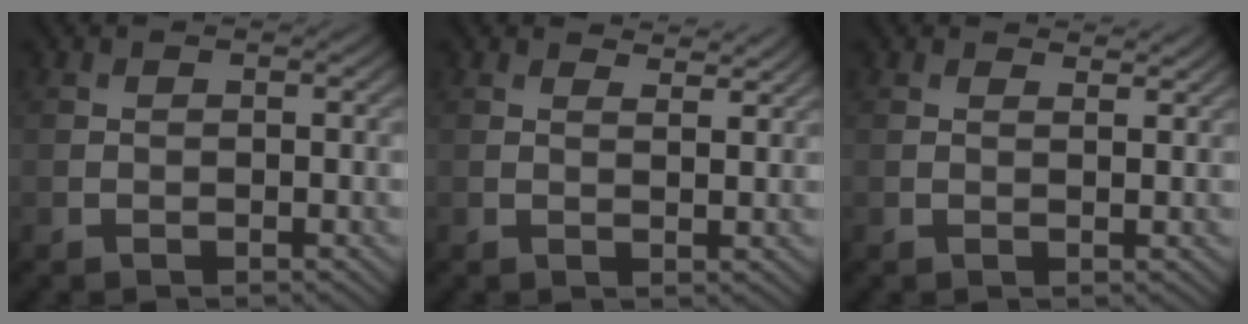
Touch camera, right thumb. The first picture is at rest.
{"total": 2.9, "force": [2.6, 0.5, 1.1], "torque": [-0.020, -0.005, 0.041]}
{"total": 1.8, "force": [1.7, 0.4, 0.6], "torque": [-0.017, -0.006, 0.027]}